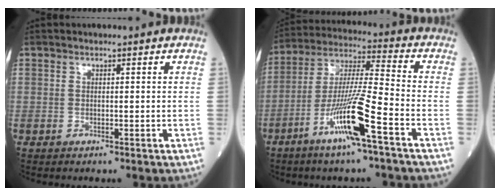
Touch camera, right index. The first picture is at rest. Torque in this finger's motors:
{"motor_torque": [1.57, -0.57, 0.97, 0.21]}